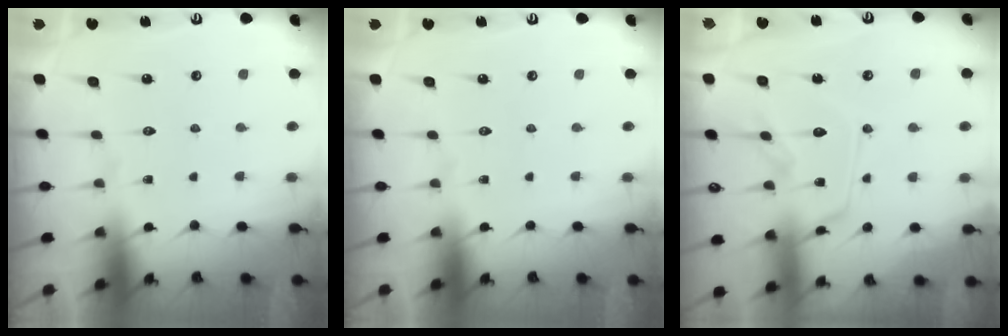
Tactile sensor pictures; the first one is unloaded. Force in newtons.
{"total": 0.0}
{"total": 13.2, "press": 13.1, "slide": 1.1}